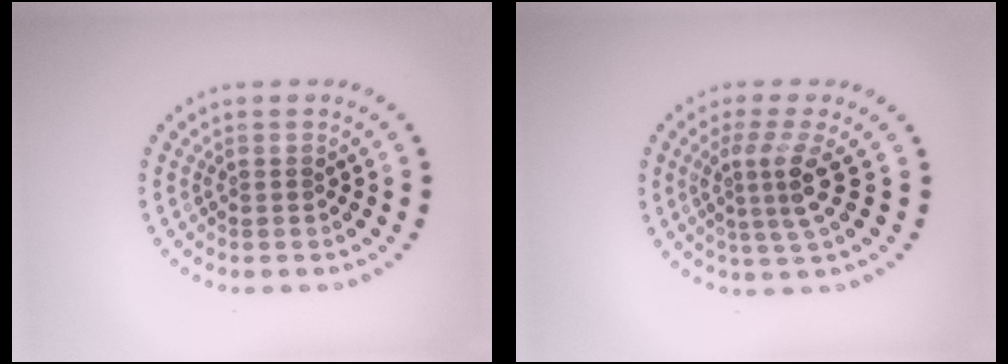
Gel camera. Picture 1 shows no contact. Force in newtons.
{"total": 3.4, "press": 2.3, "slide": 2.5}